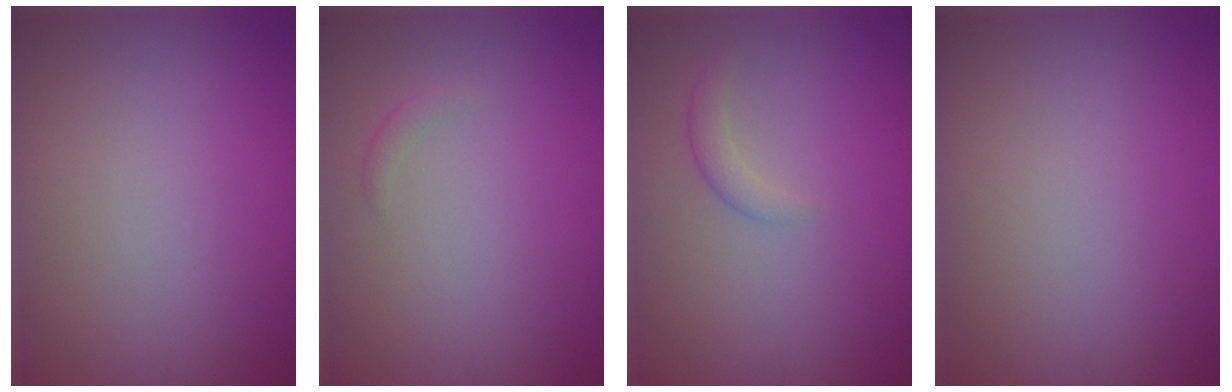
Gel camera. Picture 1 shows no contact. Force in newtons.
{"total": 0.8, "press": 0.8, "slide": 0.0}
{"total": 1.4, "press": 1.3, "slide": 0.1}
{"total": 0.0}